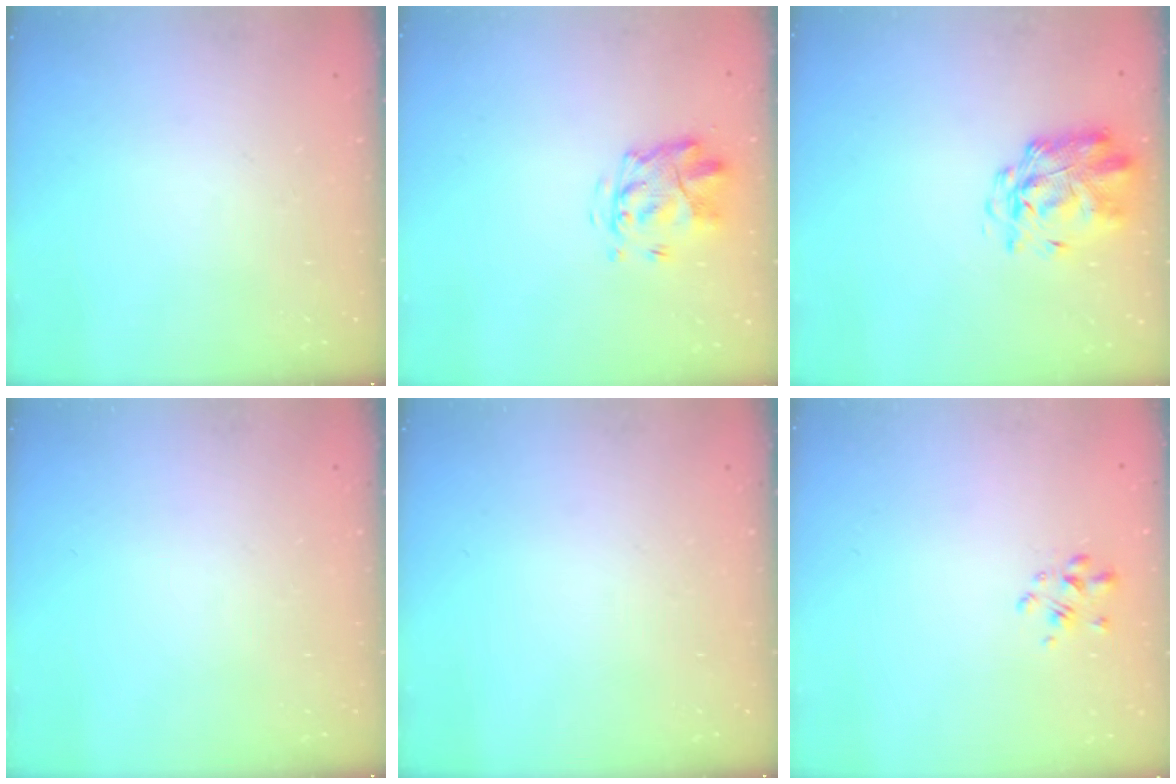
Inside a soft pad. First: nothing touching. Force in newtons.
{"total": 3.9, "press": 3.5, "slide": 1.7}
{"total": 3.1, "press": 3.0, "slide": 0.8}
{"total": 0.0}
{"total": 0.0}
{"total": 2.5, "press": 2.3, "slide": 1.1}